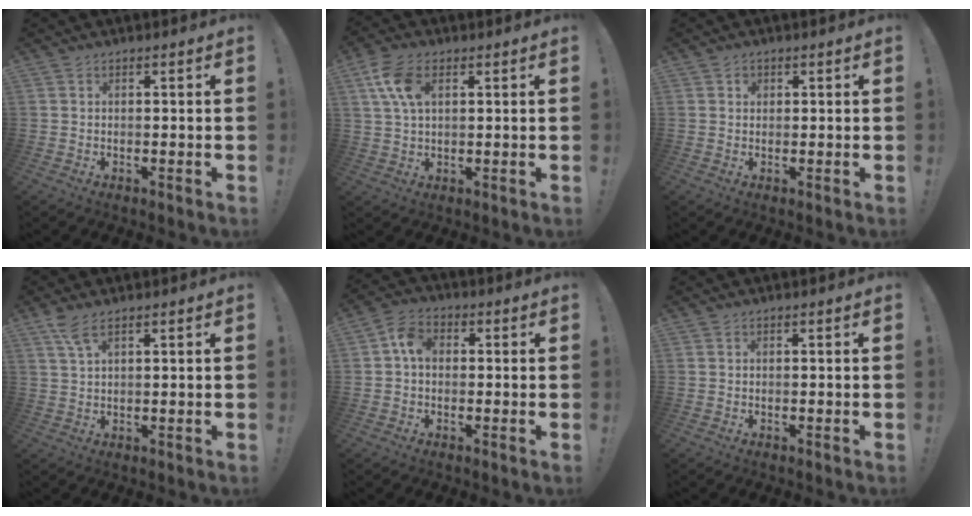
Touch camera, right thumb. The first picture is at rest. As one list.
[{"total": 9.2, "force": [3.4, 5.1, 6.9], "torque": [-0.145, -0.002, 0.063]}, {"total": 1.3, "force": [0.4, 1.2, 0.2], "torque": [0.003, -0.001, 0.005]}, {"total": 4.8, "force": [3.1, 1.4, 3.3], "torque": [-0.072, -0.009, 0.057]}, {"total": 6.7, "force": [0.4, 4.9, 4.5], "torque": [-0.082, 0.016, 0.010]}, {"total": 0.0}]